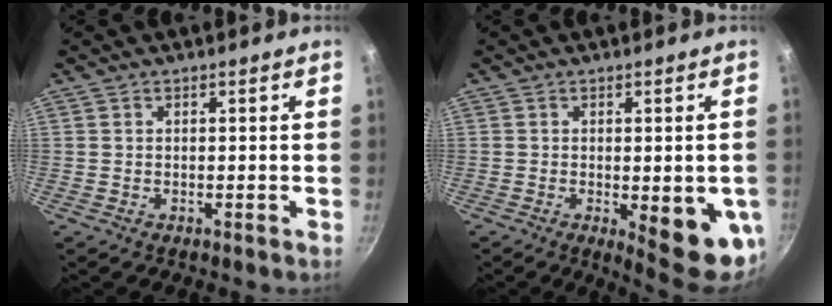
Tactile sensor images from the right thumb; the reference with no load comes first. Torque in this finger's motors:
{"motor_torque": [-0.42, 0.82, 0.04, -0.08, 0.15]}